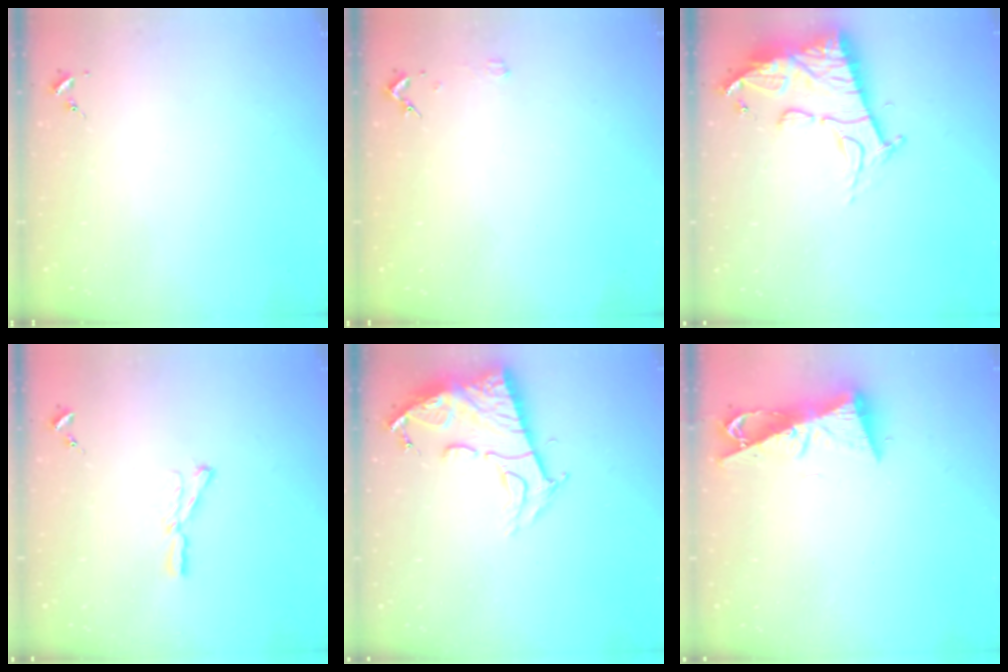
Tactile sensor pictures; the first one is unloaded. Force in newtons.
{"total": 2.0, "press": 2.0, "slide": 0.2}
{"total": 15.1, "press": 15.0, "slide": 1.6}
{"total": 5.0, "press": 5.0, "slide": 0.5}
{"total": 13.2, "press": 13.2, "slide": 1.2}
{"total": 9.6, "press": 9.6, "slide": 0.5}